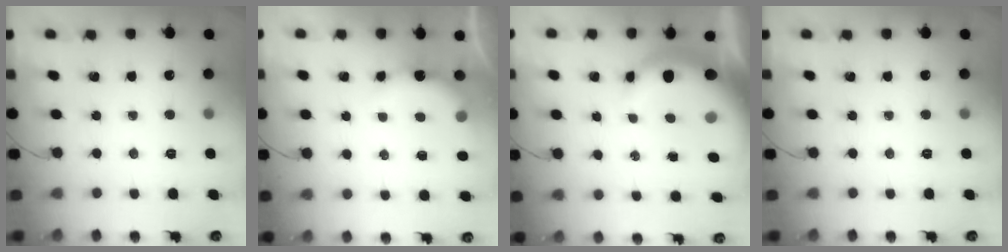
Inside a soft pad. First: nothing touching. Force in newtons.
{"total": 6.9, "press": 6.9, "slide": 0.2}
{"total": 8.9, "press": 8.8, "slide": 1.7}
{"total": 0.0}